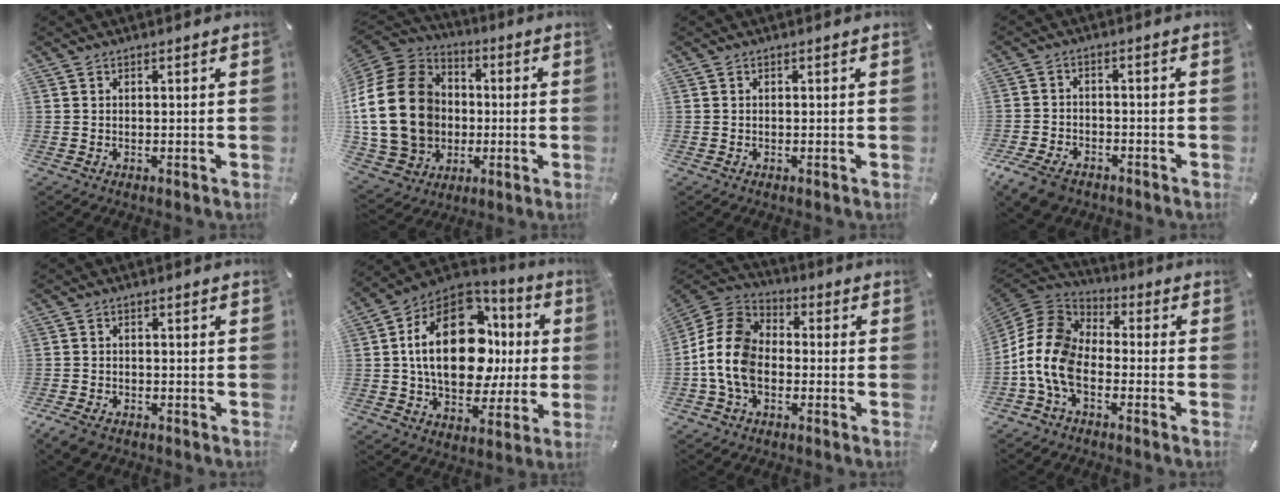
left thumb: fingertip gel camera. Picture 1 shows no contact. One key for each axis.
{"total": 25.0, "fx": -0.7, "fy": 20.4, "fz": 14.5, "tx": -0.311, "ty": 0.012, "tz": 0.001}
{"total": 0.0}
{"total": 6.5, "fx": -4.4, "fy": 3.9, "fz": 2.8, "tx": -0.072, "ty": 0.014, "tz": -0.086}
{"total": 3.6, "fx": -2.4, "fy": 2.1, "fz": 1.5, "tx": -0.046, "ty": 0.006, "tz": -0.051}
{"total": 25.4, "fx": 3.4, "fy": 15.7, "fz": 19.7, "tx": -0.348, "ty": -0.010, "tz": 0.058}
{"total": 13.1, "fx": -3.0, "fy": 9.9, "fz": 8.1, "tx": -0.182, "ty": 0.025, "tz": -0.053}
{"total": 13.6, "fx": -5.5, "fy": 8.8, "fz": 8.8, "tx": -0.201, "ty": 0.020, "tz": -0.109}